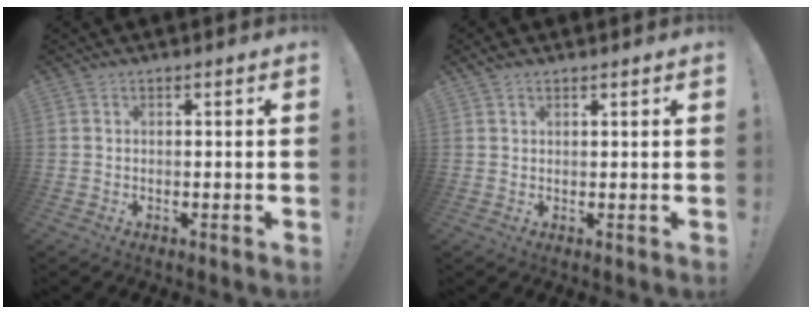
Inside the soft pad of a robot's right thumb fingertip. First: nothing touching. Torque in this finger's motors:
{"motor_torque": [0.05, 0.14, 0.45, 0.42, 0.13]}